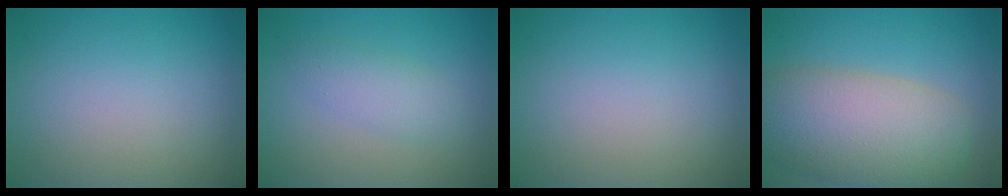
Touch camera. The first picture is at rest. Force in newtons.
{"total": 2.3, "press": 2.3, "slide": 0.1}
{"total": 0.0}
{"total": 9.6, "press": 9.6, "slide": 0.7}